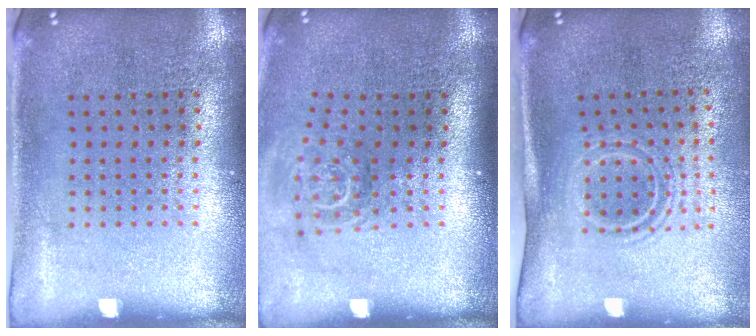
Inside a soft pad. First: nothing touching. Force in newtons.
{"total": 1.7, "press": 1.2, "slide": 1.2}
{"total": 1.6, "press": 1.1, "slide": 1.1}